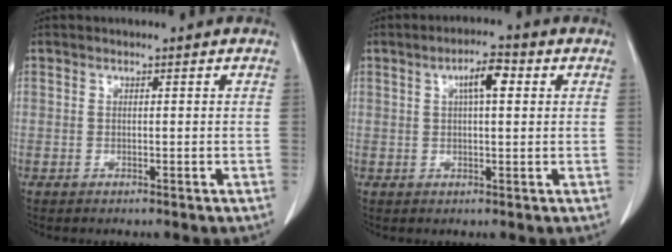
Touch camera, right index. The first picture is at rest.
{"total": 4.7, "force": [1.5, 1.2, 4.3], "torque": [-0.075, 0.012, 0.024]}